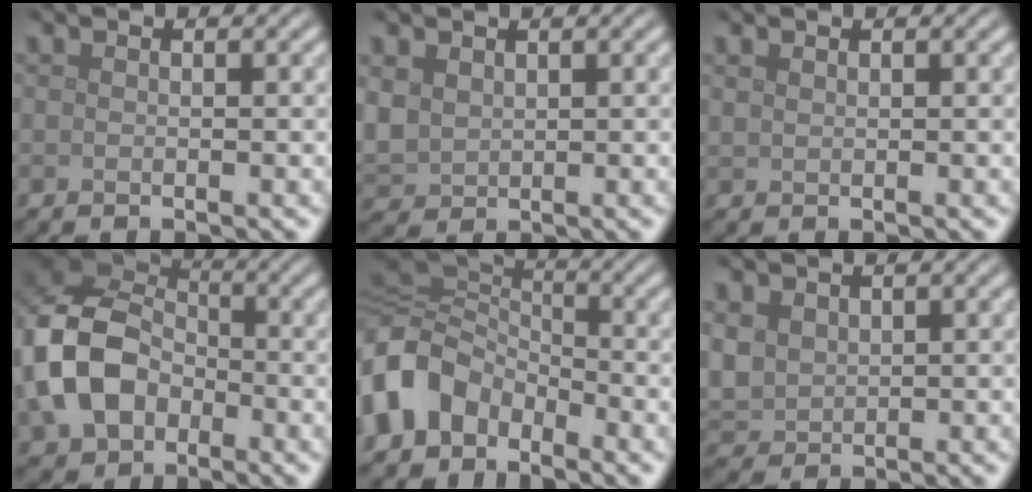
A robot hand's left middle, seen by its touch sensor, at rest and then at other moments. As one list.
[{"total": 2.8, "force": [1.2, 2.2, 1.3], "torque": [-0.043, 0.001, 0.027]}, {"total": 0.7, "force": [0.6, 0.3, 0.2], "torque": [-0.008, 0.000, 0.015]}, {"total": 10.6, "force": [-2.8, 7.9, 6.5], "torque": [-0.161, -0.010, -0.065]}, {"total": 7.7, "force": [-3.4, 5.7, 3.9], "torque": [-0.083, 0.001, -0.082]}, {"total": 3.2, "force": [1.3, 2.5, 1.5], "torque": [-0.047, 0.002, 0.027]}]